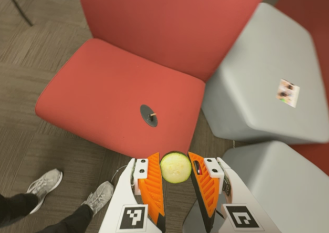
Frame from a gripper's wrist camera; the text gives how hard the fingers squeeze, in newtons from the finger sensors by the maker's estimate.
{"total": 8.5, "left": 8.8, "right": 8.3}